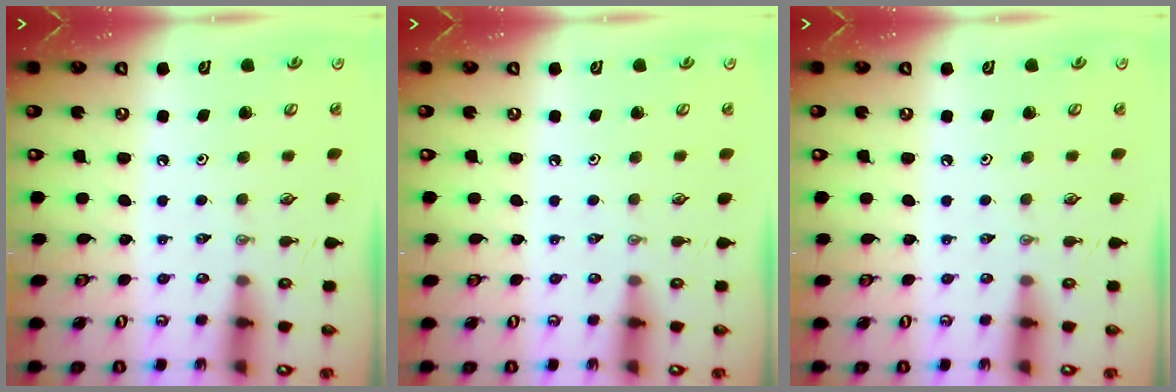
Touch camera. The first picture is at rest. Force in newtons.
{"total": 0.0}
{"total": 0.0}